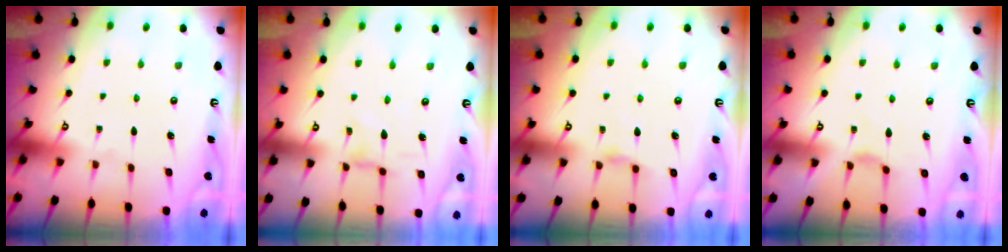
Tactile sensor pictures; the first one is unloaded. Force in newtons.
{"total": 0.0}
{"total": 2.8, "press": 2.7, "slide": 0.6}
{"total": 2.0, "press": 2.0, "slide": 0.5}